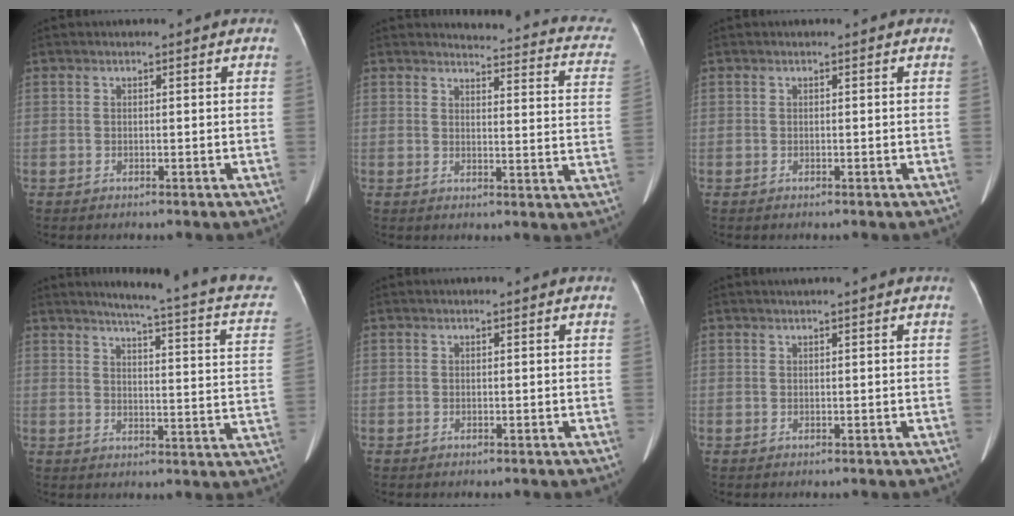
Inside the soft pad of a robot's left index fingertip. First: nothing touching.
{"total": 16.6, "force": [15.4, 3.3, 5.1], "torque": [-0.029, -0.058, 0.135]}
{"total": 0.0}
{"total": 18.7, "force": [15.6, 0.9, 10.3], "torque": [-0.137, -0.048, 0.161]}
{"total": 0.0}
{"total": 1.2, "force": [1.0, -0.3, 0.6], "torque": [-0.013, 0.009, 0.025]}